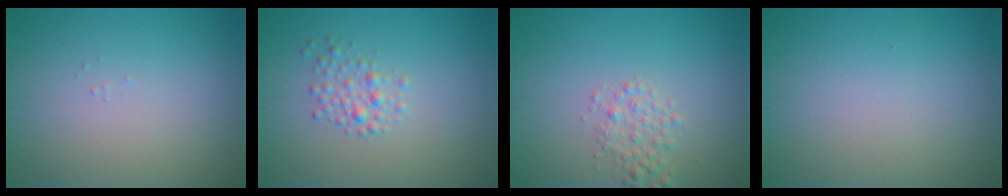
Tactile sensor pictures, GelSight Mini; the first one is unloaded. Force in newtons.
{"total": 1.8, "press": 1.8, "slide": 0.0}
{"total": 1.8, "press": 1.8, "slide": 0.1}
{"total": 0.0}